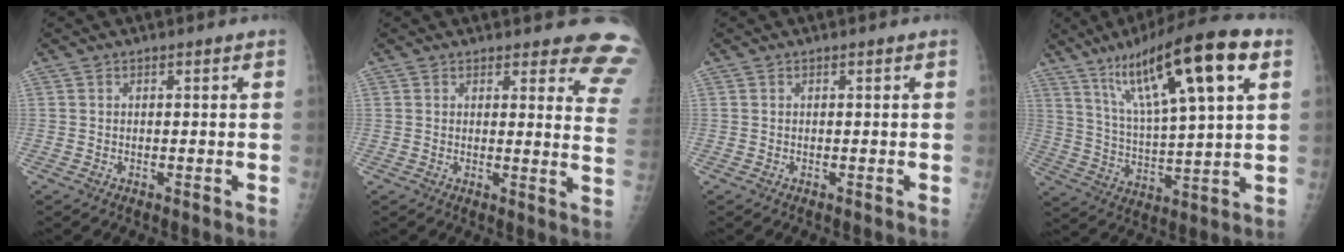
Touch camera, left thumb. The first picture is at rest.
{"total": 11.1, "force": [10.2, 2.9, 3.1], "torque": [0.014, -0.089, 0.079]}
{"total": 0.0}
{"total": 22.1, "force": [10.5, 4.8, 18.8], "torque": [-0.298, -0.012, 0.180]}